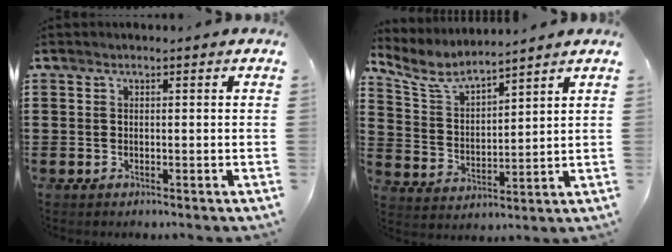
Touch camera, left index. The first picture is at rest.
{"total": 6.2, "force": [5.4, 1.4, 2.6], "torque": [-0.076, -0.024, 0.093]}